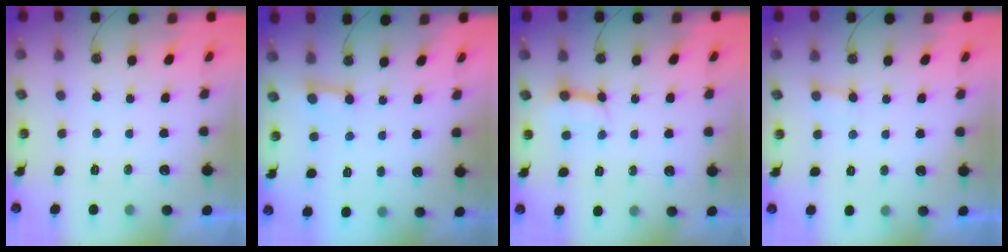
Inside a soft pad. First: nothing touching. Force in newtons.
{"total": 2.6, "press": 2.5, "slide": 0.3}
{"total": 5.0, "press": 4.9, "slide": 0.6}
{"total": 4.9, "press": 4.9, "slide": 0.6}